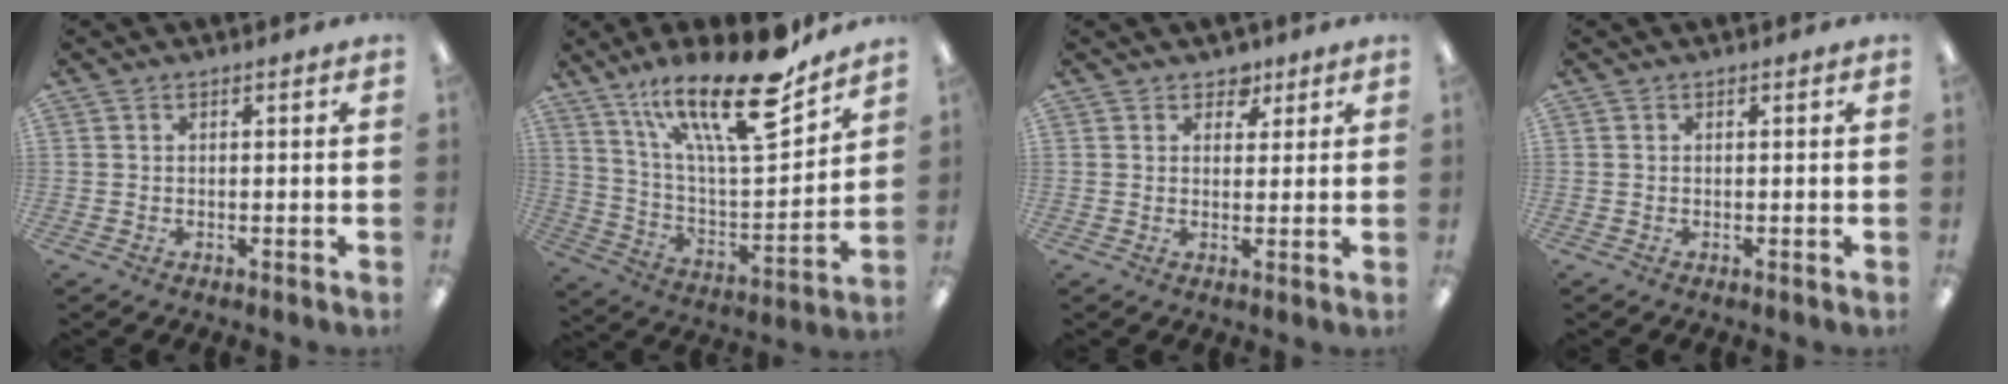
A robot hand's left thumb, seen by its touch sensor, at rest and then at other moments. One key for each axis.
{"total": 23.8, "fx": 16.6, "fy": 6.6, "fz": 15.8, "tx": -0.256, "ty": -0.107, "tz": 0.274}
{"total": 3.8, "fx": 2.6, "fy": 2.6, "fz": 1.0, "tx": -0.004, "ty": -0.010, "tz": 0.043}
{"total": 0.0}